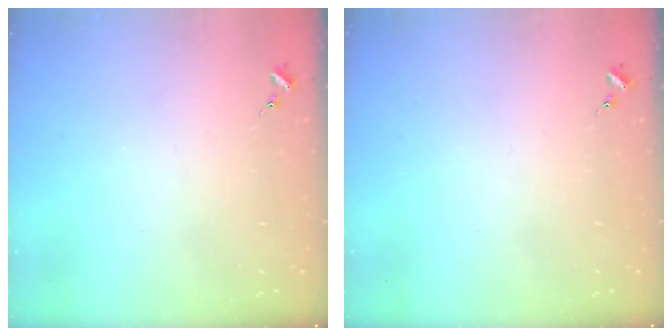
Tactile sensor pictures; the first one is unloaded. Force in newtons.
{"total": 0.0}